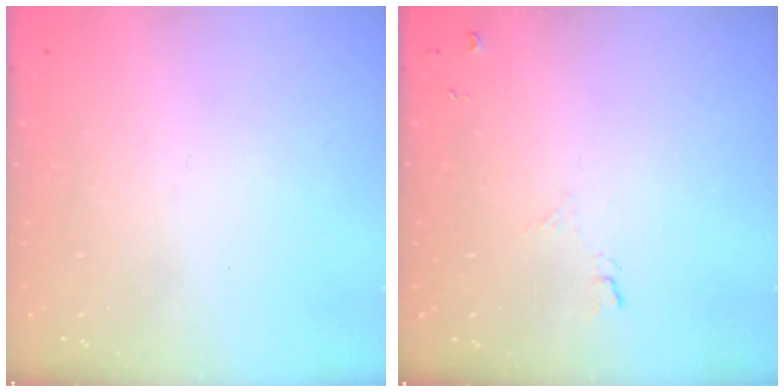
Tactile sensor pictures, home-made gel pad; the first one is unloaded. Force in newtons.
{"total": 6.5, "press": 6.4, "slide": 0.7}